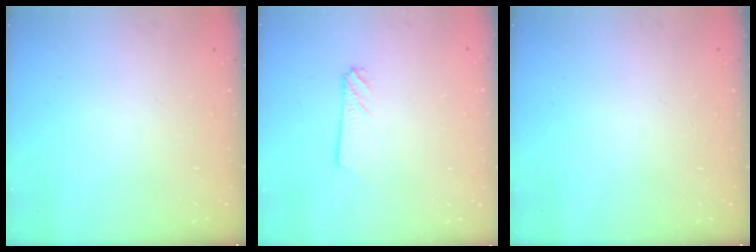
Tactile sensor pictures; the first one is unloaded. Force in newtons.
{"total": 3.3, "press": 3.2, "slide": 0.3}
{"total": 0.0}